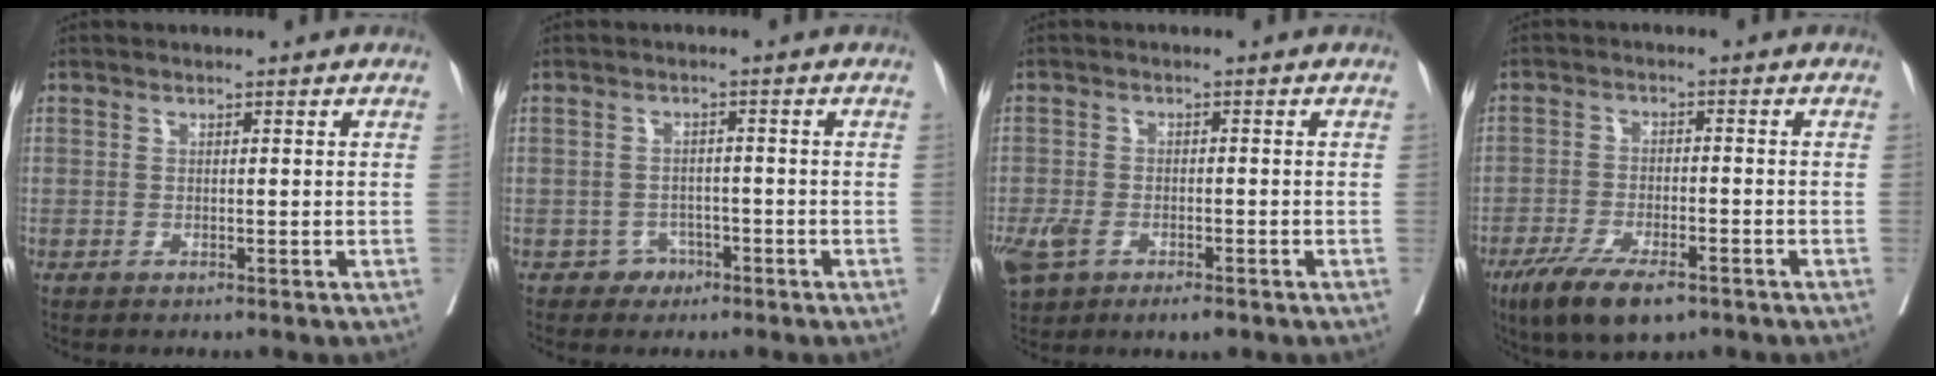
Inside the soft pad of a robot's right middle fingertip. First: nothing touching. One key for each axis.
{"total": 2.3, "fx": -1.4, "fy": 1.9, "fz": 0.1, "tx": 0.002, "ty": 0.011, "tz": -0.021}
{"total": 7.7, "fx": -4.2, "fy": 3.7, "fz": 5.2, "tx": -0.108, "ty": -0.006, "tz": -0.069}
{"total": 9.6, "fx": -6.4, "fy": 3.0, "fz": 6.5, "tx": -0.114, "ty": -0.014, "tz": -0.108}